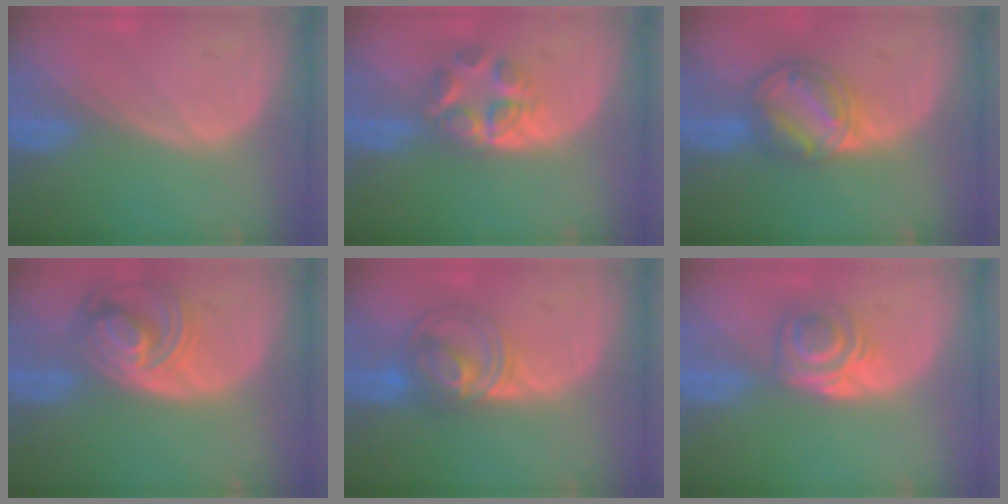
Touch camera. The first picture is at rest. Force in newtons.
{"total": 5.5, "press": 5.2, "slide": 1.7}
{"total": 7.8, "press": 6.7, "slide": 3.8}
{"total": 8.3, "press": 7.1, "slide": 4.2}
{"total": 6.9, "press": 6.5, "slide": 2.2}
{"total": 6.1, "press": 5.0, "slide": 3.5}